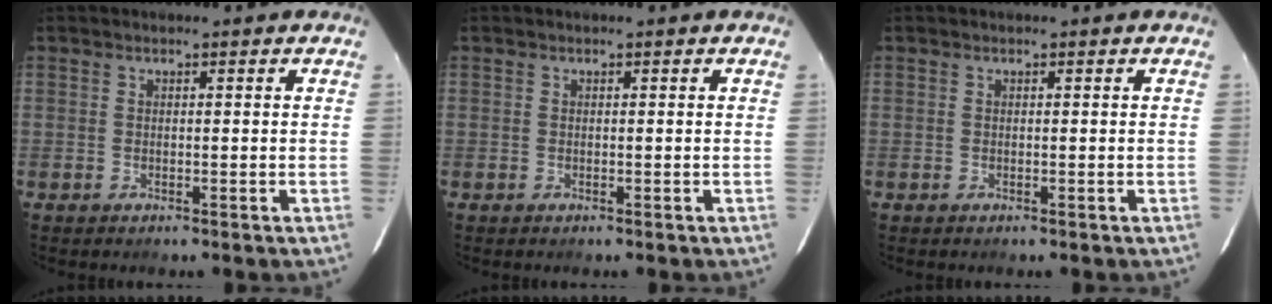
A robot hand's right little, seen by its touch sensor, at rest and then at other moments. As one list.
[{"total": 0.0}, {"total": 0.0}]